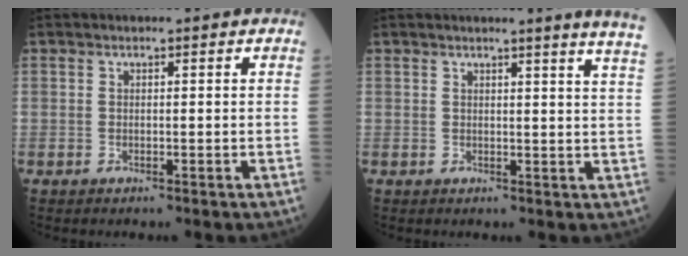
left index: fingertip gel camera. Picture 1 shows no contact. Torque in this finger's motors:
{"motor_torque": [0.44, -0.47, 0.04, 0.01]}